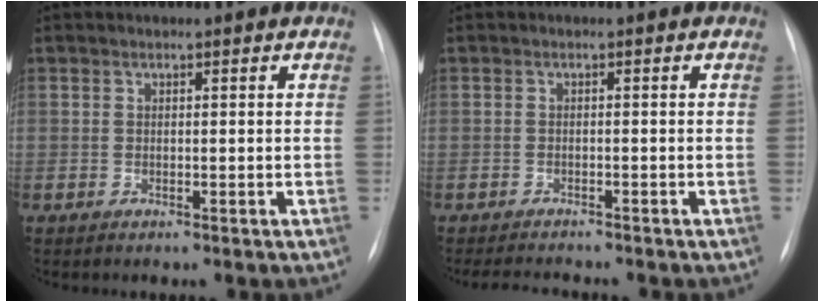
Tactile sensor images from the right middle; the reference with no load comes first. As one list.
[{"total": 4.6, "force": [-4.4, 0.6, 1.4], "torque": [-0.018, -0.007, -0.065]}]